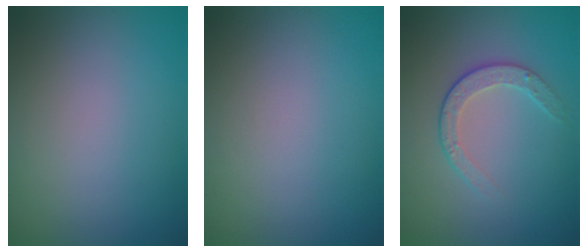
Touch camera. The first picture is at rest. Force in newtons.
{"total": 0.0}
{"total": 2.2, "press": 1.6, "slide": 1.5}